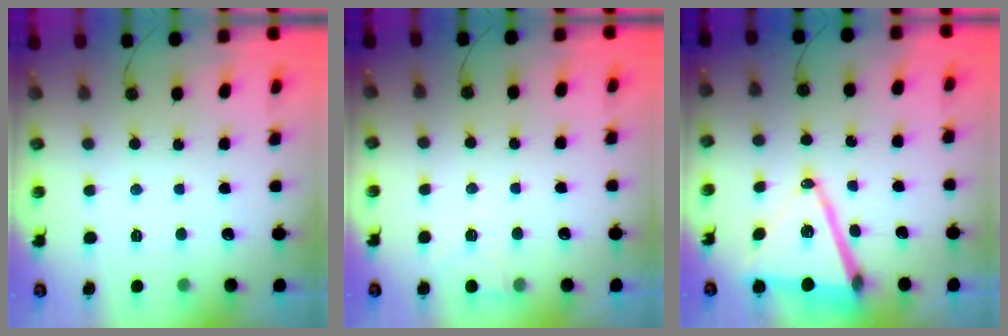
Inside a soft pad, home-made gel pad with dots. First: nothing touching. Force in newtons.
{"total": 5.2, "press": 5.2, "slide": 0.2}
{"total": 16.0, "press": 15.5, "slide": 3.7}